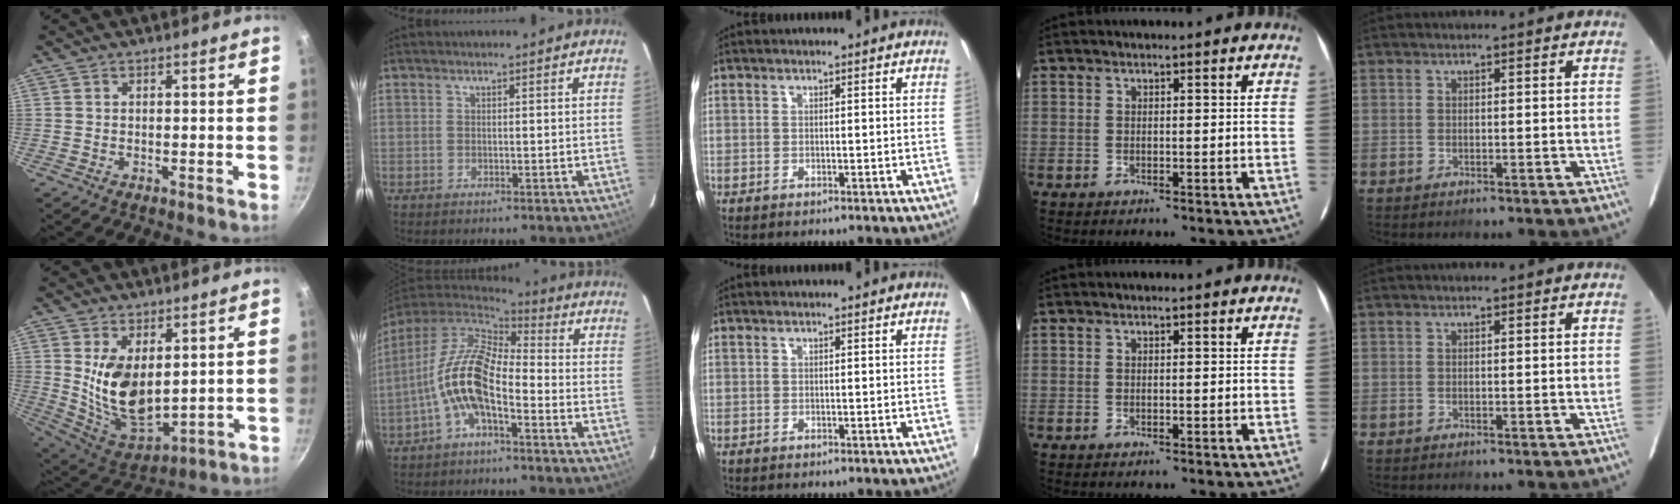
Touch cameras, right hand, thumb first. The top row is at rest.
{"thumb": {"total": 13.8, "force": [2.8, 7.7, 11.1], "torque": [-0.186, -0.042, 0.073]}, "index": {"total": 13.0, "force": [-4.1, 5.3, 11.1], "torque": [-0.228, 0.011, -0.086]}}